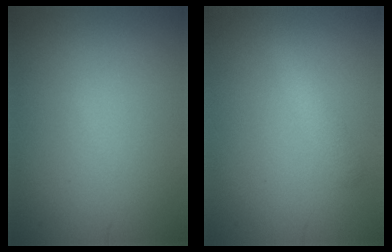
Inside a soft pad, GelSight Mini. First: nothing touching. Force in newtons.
{"total": 1.6, "press": 1.6, "slide": 0.1}